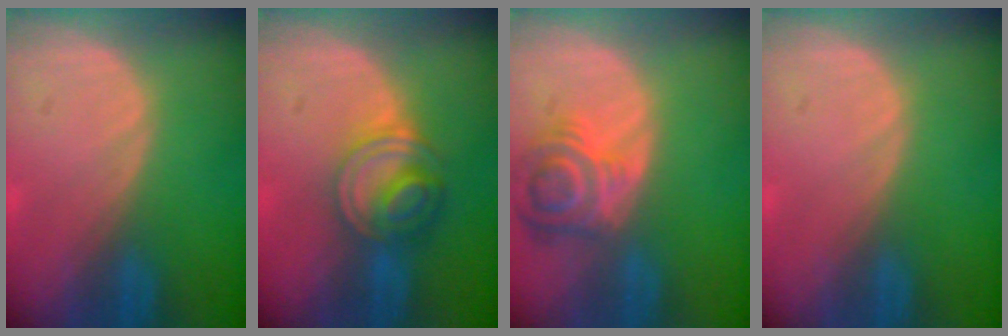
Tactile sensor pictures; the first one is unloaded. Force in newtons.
{"total": 6.1, "press": 6.0, "slide": 0.9}
{"total": 6.7, "press": 6.5, "slide": 1.6}
{"total": 0.0}